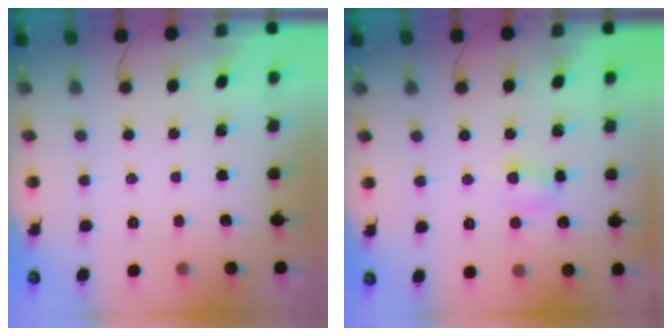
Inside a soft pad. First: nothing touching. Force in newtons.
{"total": 3.9, "press": 3.8, "slide": 1.1}